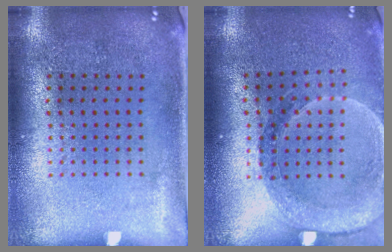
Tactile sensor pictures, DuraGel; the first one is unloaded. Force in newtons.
{"total": 1.5, "press": 1.5, "slide": 0.3}